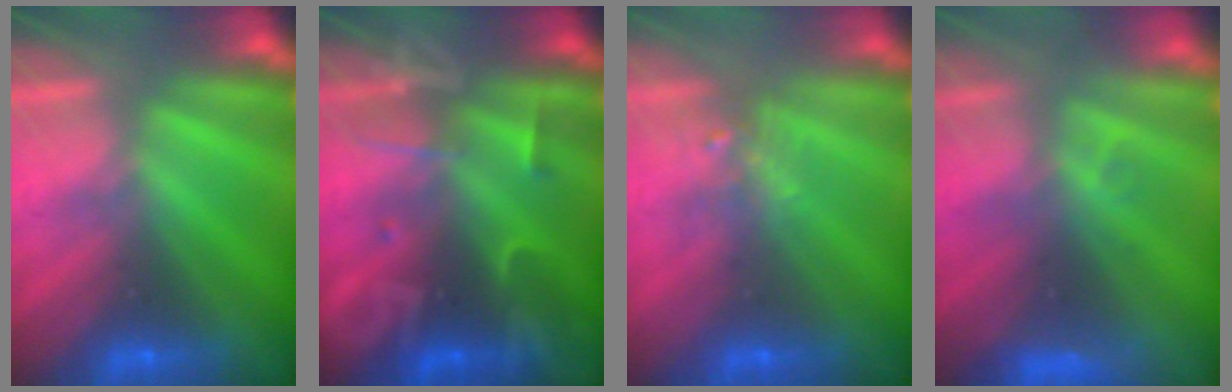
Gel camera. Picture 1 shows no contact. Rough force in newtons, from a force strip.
{"total": 2.4}
{"total": 2.3}
{"total": 3.3}